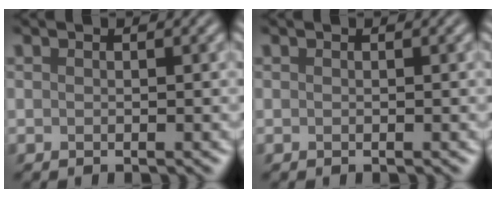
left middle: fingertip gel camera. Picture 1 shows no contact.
{"total": 0.0}